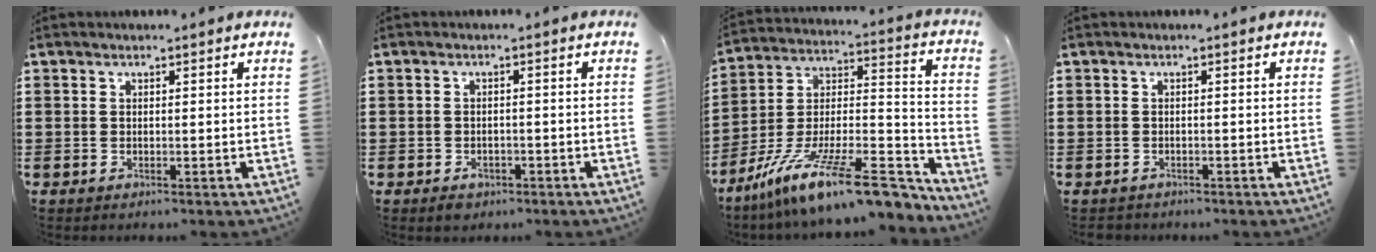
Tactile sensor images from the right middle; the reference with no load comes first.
{"total": 1.3, "force": [-0.9, 0.9, 0.6], "torque": [-0.014, -0.001, -0.018]}
{"total": 17.0, "force": [-12.1, 3.2, 11.5], "torque": [-0.205, 0.031, -0.207]}
{"total": 0.7, "force": [-0.7, 0.1, 0.0], "torque": [-0.002, -0.001, -0.014]}